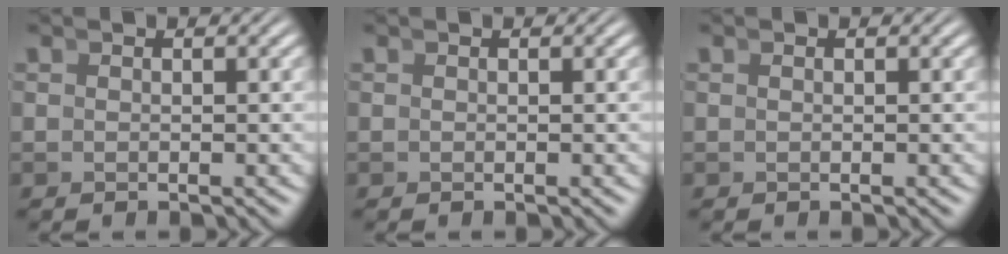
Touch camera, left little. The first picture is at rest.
{"total": 0.0}
{"total": 0.0}